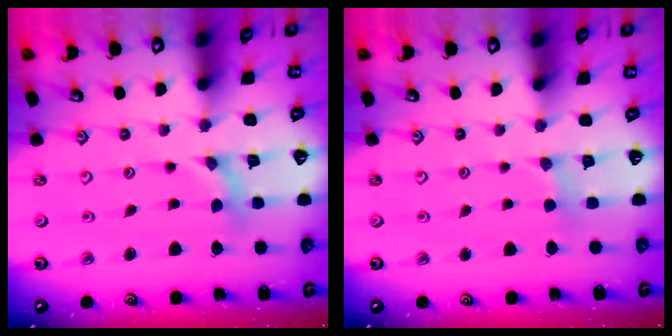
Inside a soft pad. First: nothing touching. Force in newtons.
{"total": 2.7, "press": 2.7, "slide": 0.4}